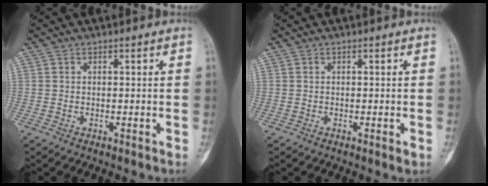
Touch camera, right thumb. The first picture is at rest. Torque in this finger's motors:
{"motor_torque": [0.24, 0.02, -0.02, -0.11, 0.03]}